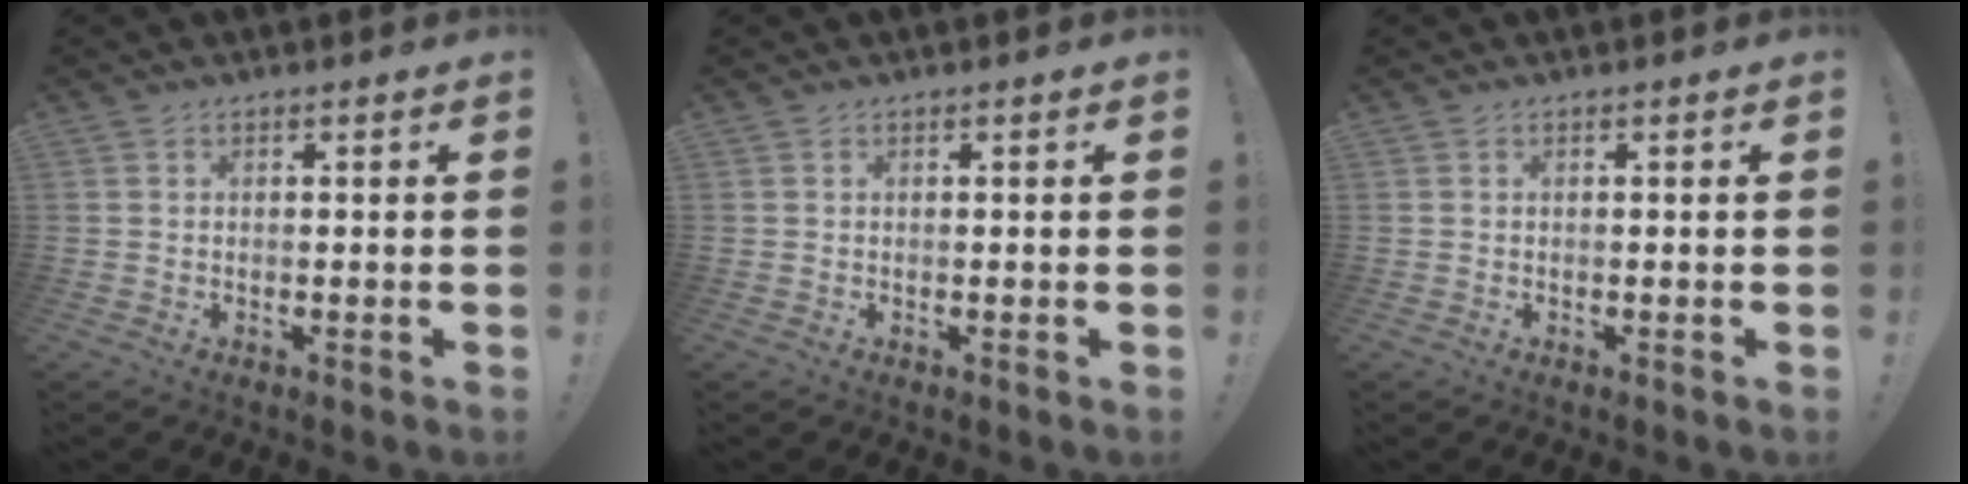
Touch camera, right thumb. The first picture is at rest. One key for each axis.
{"total": 0.0}
{"total": 0.0}